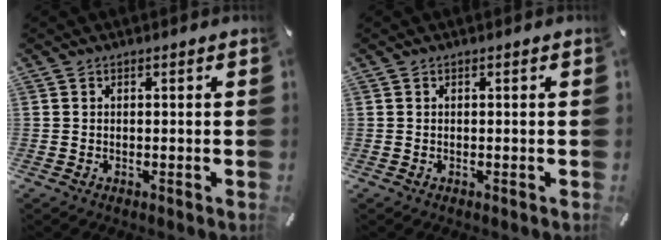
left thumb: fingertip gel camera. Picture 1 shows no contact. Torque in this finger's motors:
{"motor_torque": [0.00, 0.00, -0.01, -0.01, 0.00]}